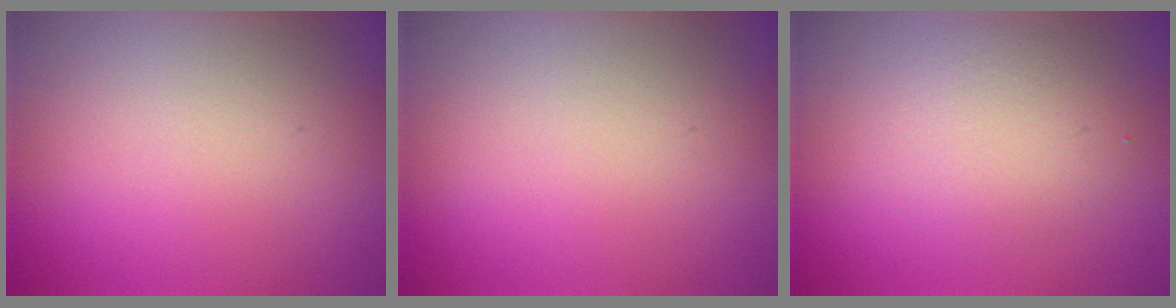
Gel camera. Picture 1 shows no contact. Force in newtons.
{"total": 0.0}
{"total": 2.8, "press": 2.8, "slide": 0.1}